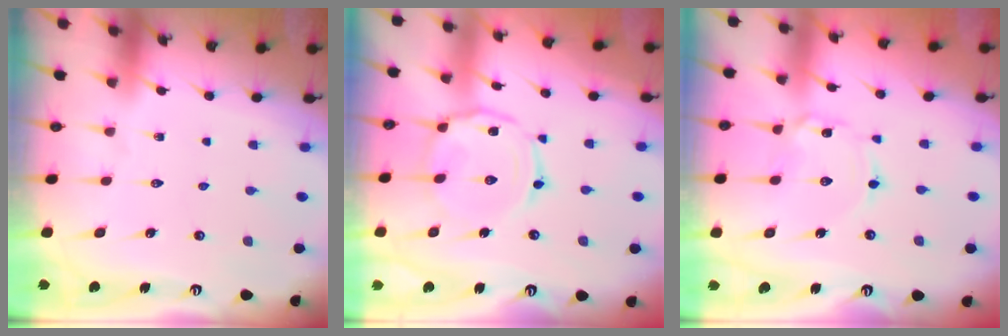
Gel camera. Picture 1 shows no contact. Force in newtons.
{"total": 8.0, "press": 8.0, "slide": 0.6}
{"total": 1.7, "press": 1.7, "slide": 0.1}